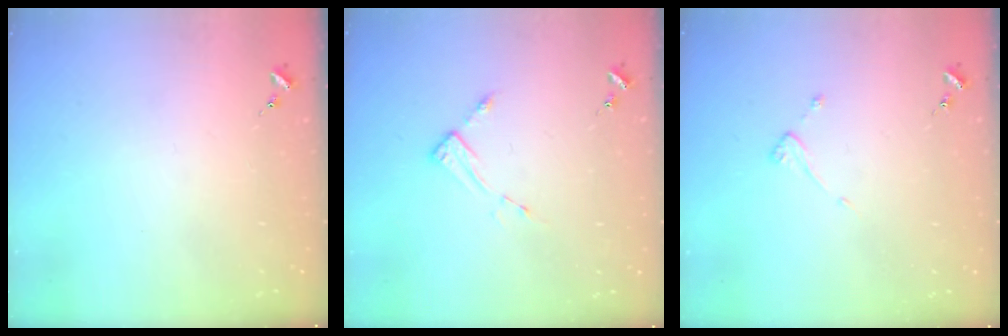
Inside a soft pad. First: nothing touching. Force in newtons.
{"total": 4.4, "press": 4.3, "slide": 0.5}
{"total": 3.6, "press": 3.6, "slide": 0.3}